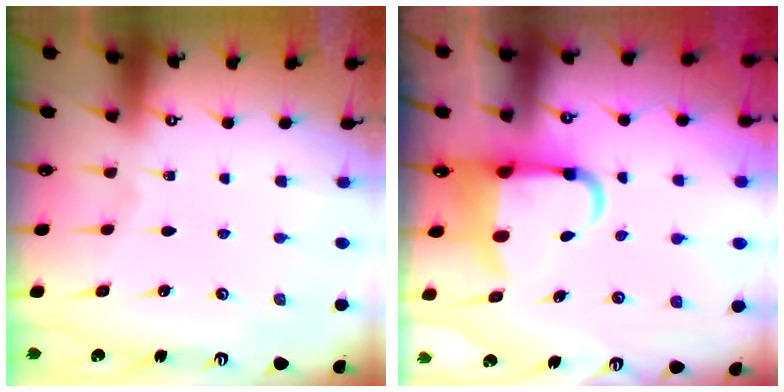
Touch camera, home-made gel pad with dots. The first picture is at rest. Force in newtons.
{"total": 6.1, "press": 5.9, "slide": 1.7}